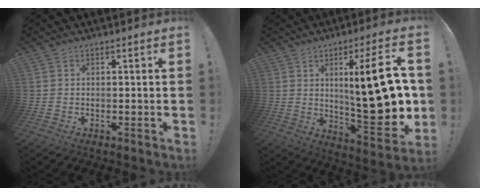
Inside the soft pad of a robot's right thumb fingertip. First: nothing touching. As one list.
[{"total": 23.3, "force": [2.3, 6.3, 22.3], "torque": [-0.325, -0.019, 0.035]}]